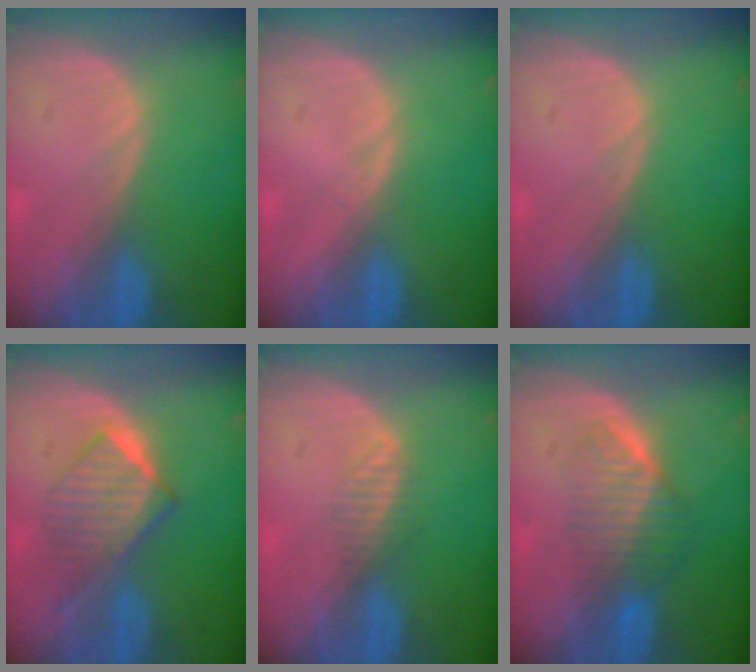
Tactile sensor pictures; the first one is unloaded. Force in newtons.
{"total": 0.7, "press": 0.5, "slide": 0.4}
{"total": 0.0}
{"total": 6.5, "press": 6.2, "slide": 2.1}
{"total": 2.0, "press": 1.8, "slide": 0.8}
{"total": 6.3, "press": 5.7, "slide": 2.8}